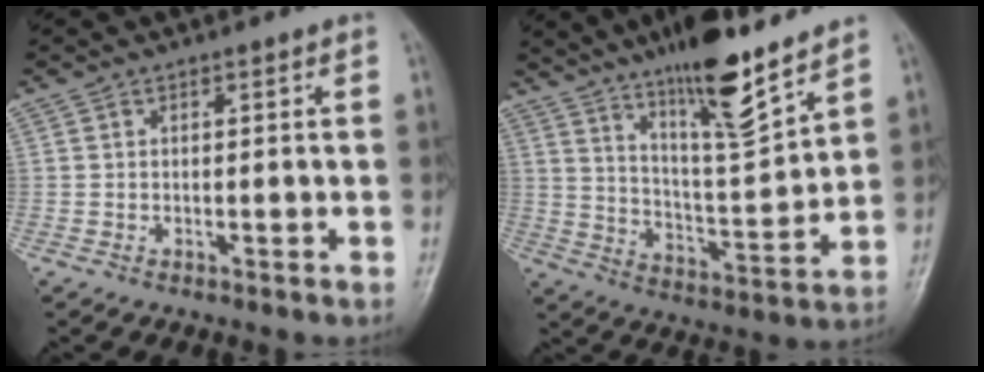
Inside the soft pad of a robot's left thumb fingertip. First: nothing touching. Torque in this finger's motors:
{"motor_torque": [2.21, 0.61, 1.52, -1.25, 0.38]}